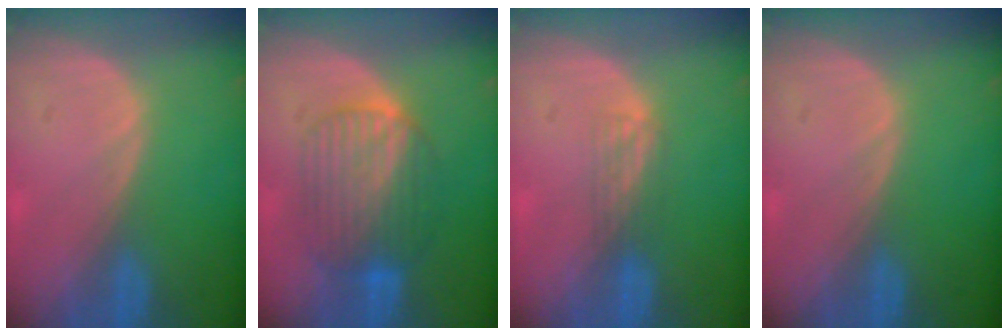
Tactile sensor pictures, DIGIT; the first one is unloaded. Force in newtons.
{"total": 7.7, "press": 7.7, "slide": 0.2}
{"total": 2.2, "press": 1.8, "slide": 1.2}
{"total": 0.0}